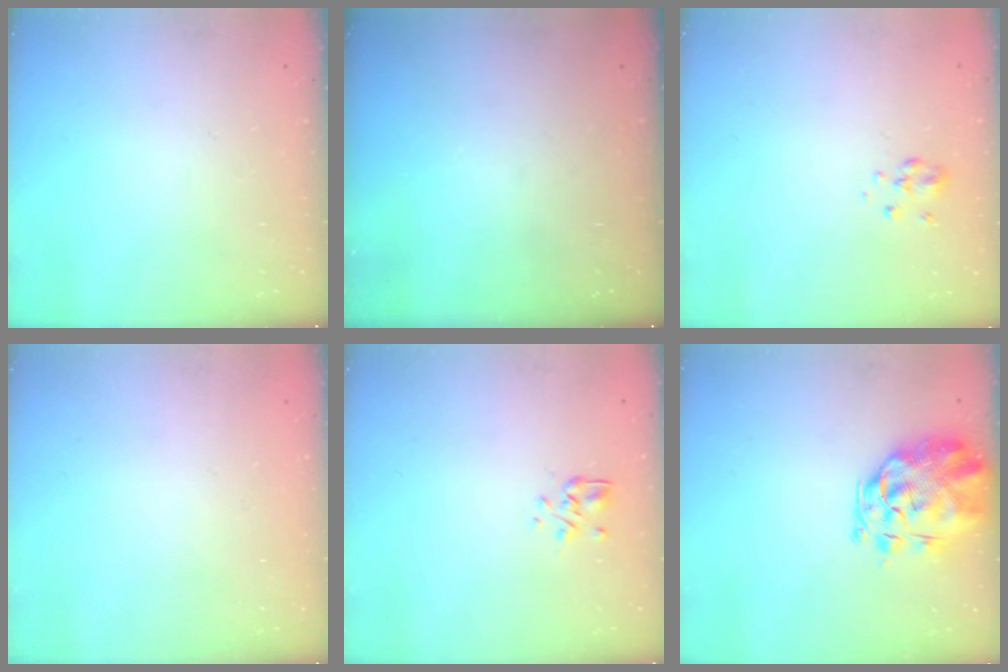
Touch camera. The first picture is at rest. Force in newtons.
{"total": 0.0}
{"total": 3.2, "press": 3.0, "slide": 1.2}
{"total": 1.9, "press": 1.9, "slide": 0.2}
{"total": 2.5, "press": 2.3, "slide": 1.0}
{"total": 2.5, "press": 2.3, "slide": 1.0}